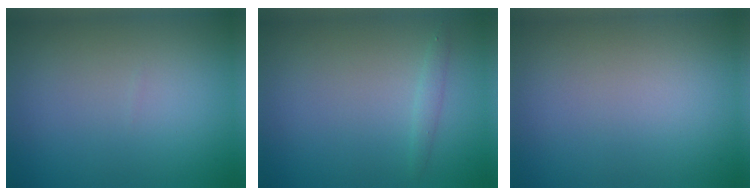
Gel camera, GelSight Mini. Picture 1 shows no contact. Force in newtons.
{"total": 0.8, "press": 0.8, "slide": 0.1}
{"total": 0.0}